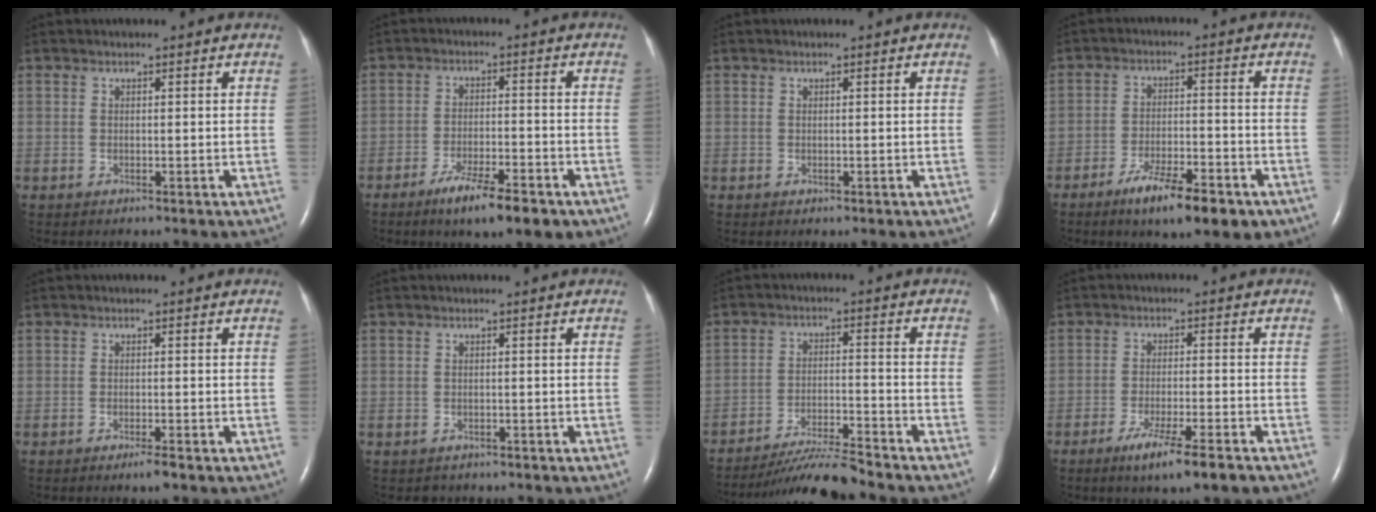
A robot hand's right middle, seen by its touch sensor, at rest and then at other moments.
{"total": 9.0, "force": [-5.9, 1.4, 6.6], "torque": [-0.107, -0.013, -0.092]}
{"total": 0.0}
{"total": 10.1, "force": [-6.3, 2.0, 7.5], "torque": [-0.123, -0.012, -0.098]}
{"total": 1.7, "force": [-1.2, -0.1, 1.2], "torque": [-0.024, -0.004, -0.021]}
{"total": 0.8, "force": [-0.7, 0.5, 0.1], "torque": [-0.007, 0.000, -0.007]}
{"total": 8.5, "force": [-8.0, -1.3, 2.5], "torque": [-0.041, -0.014, -0.143]}
{"total": 7.7, "force": [-5.2, -0.1, 5.7], "torque": [-0.093, -0.017, -0.083]}